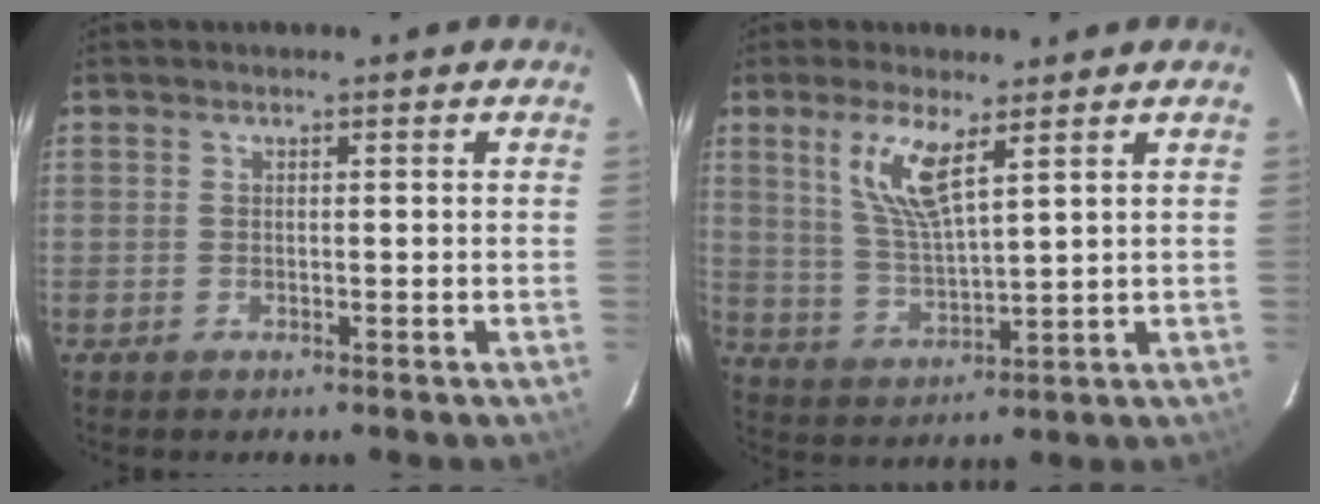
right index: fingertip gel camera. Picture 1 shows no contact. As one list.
[{"total": 8.4, "force": [4.5, 1.8, 6.8], "torque": [-0.138, -0.005, 0.096]}]